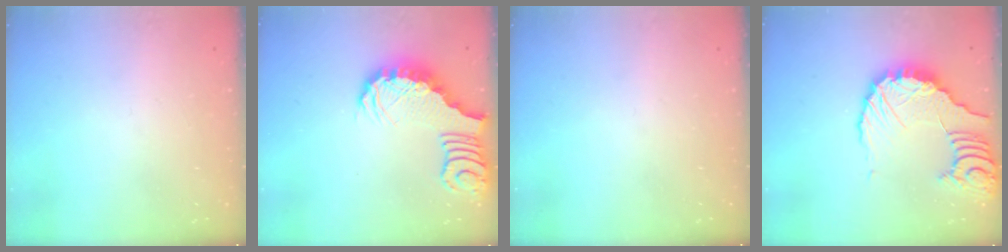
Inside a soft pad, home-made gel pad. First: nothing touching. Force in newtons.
{"total": 2.6, "press": 2.5, "slide": 0.5}
{"total": 0.0}
{"total": 11.8, "press": 11.7, "slide": 1.6}